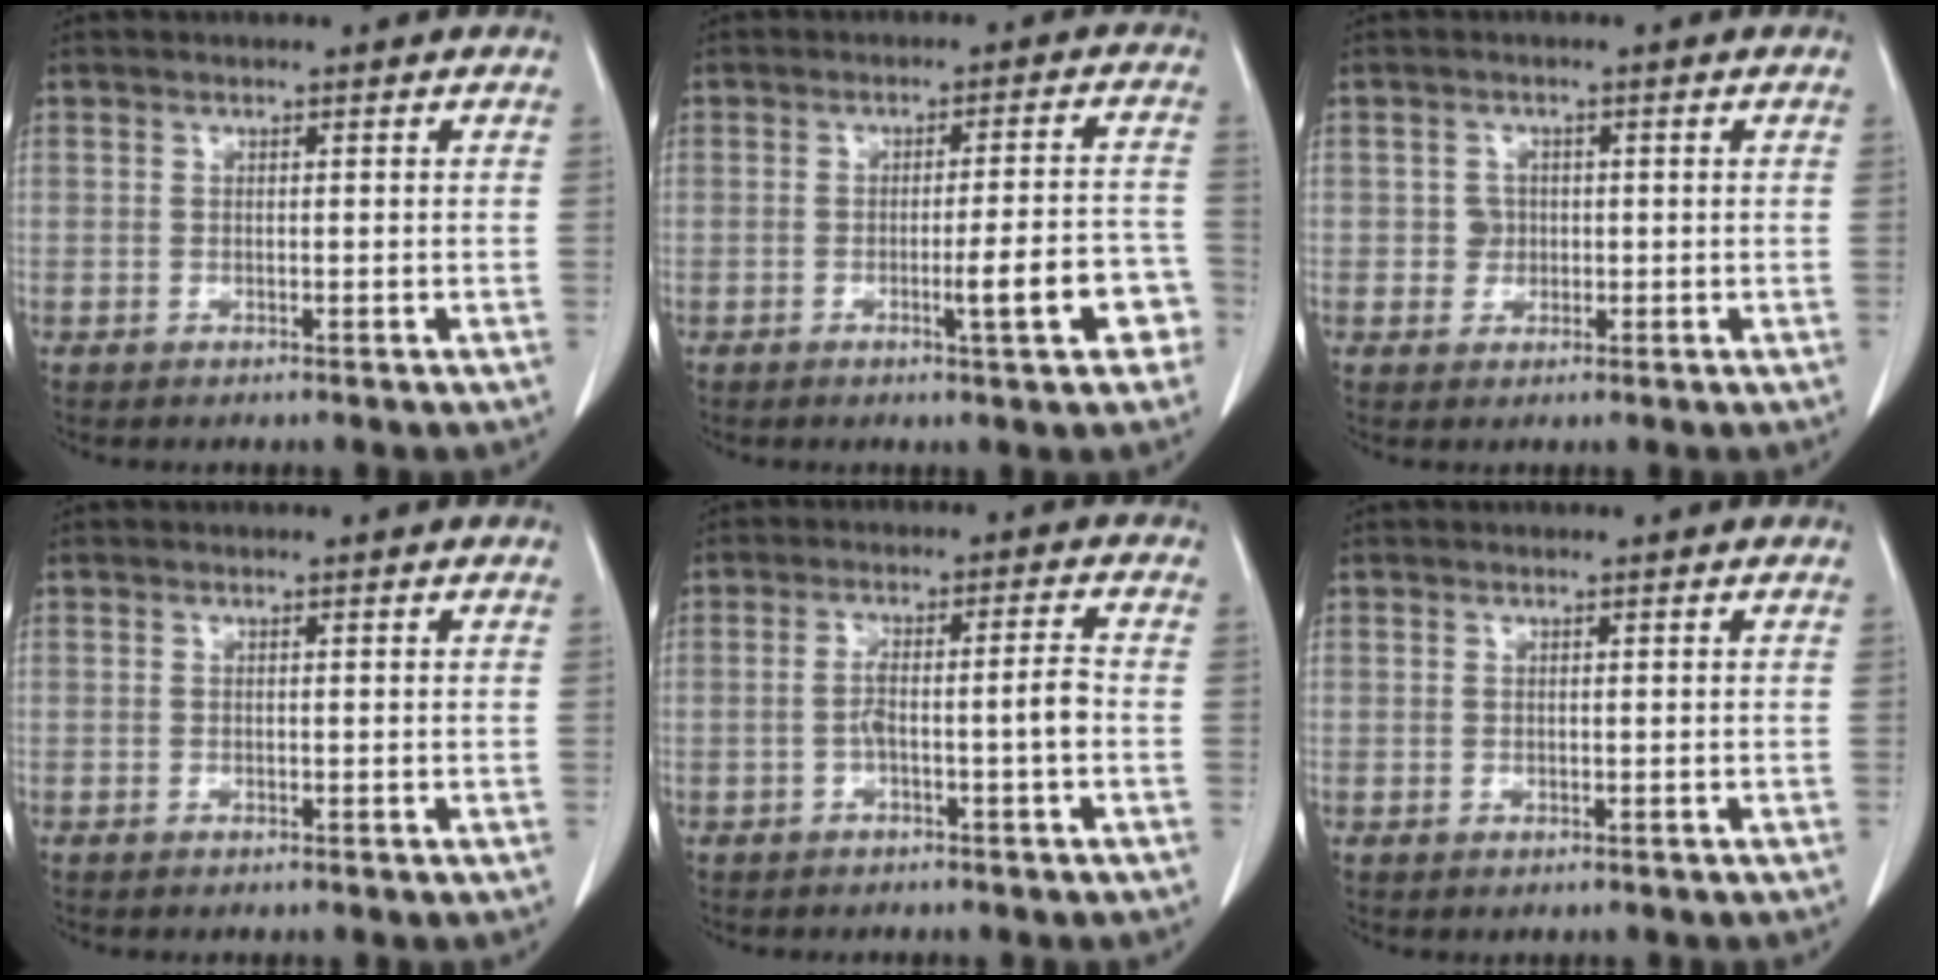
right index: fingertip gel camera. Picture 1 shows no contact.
{"total": 7.5, "force": [-3.1, 1.0, 6.8], "torque": [-0.089, 0.015, -0.033]}
{"total": 2.1, "force": [-0.1, 2.0, 0.4], "torque": [-0.005, 0.006, 0.000]}
{"total": 0.0}
{"total": 4.5, "force": [-1.7, -0.3, 4.1], "torque": [-0.078, 0.019, -0.022]}
{"total": 0.6, "force": [-0.2, 0.5, 0.0], "torque": [-0.004, 0.005, -0.001]}